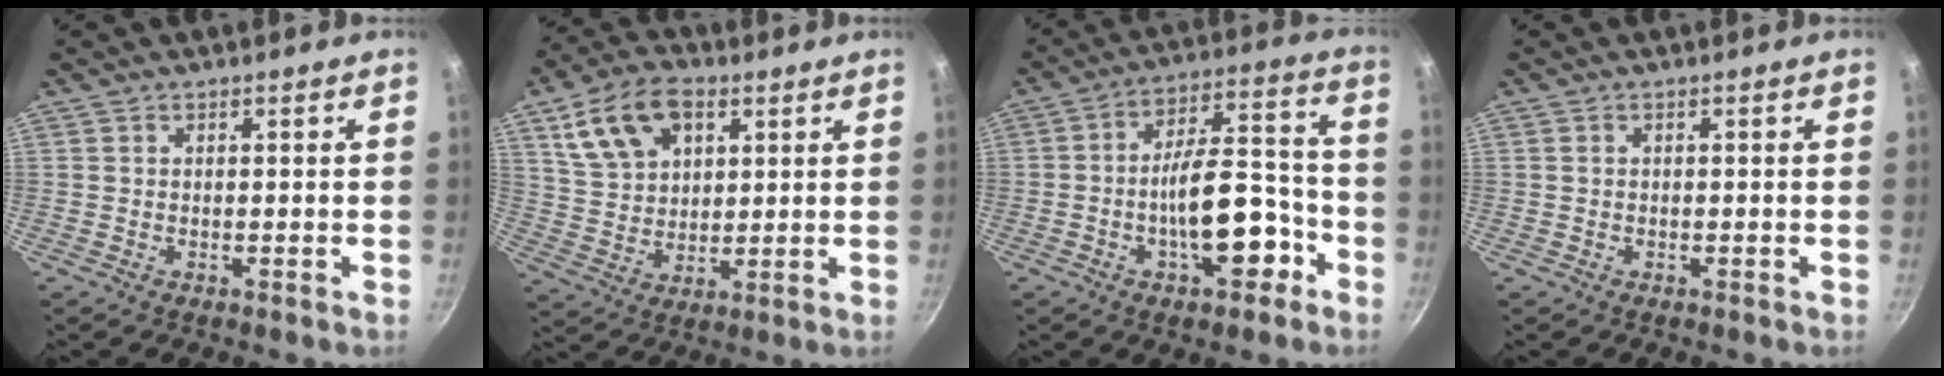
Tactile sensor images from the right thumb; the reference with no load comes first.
{"total": 13.8, "force": [6.0, 8.9, 8.8], "torque": [-0.145, -0.004, 0.113]}
{"total": 14.7, "force": [-5.5, 6.6, 11.9], "torque": [-0.148, 0.062, -0.083]}
{"total": 0.0}